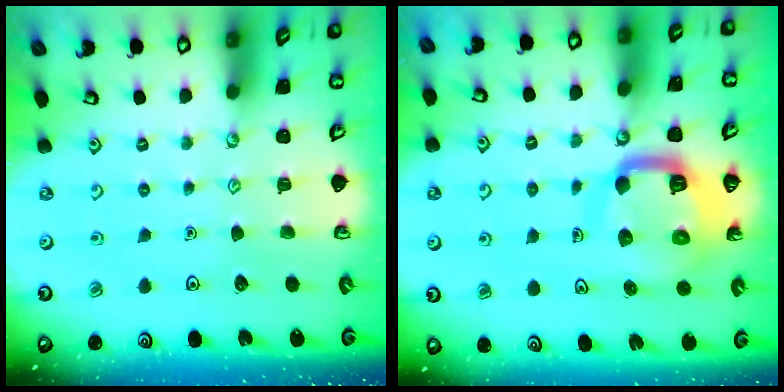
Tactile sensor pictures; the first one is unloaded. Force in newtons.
{"total": 13.0, "press": 13.0, "slide": 1.3}